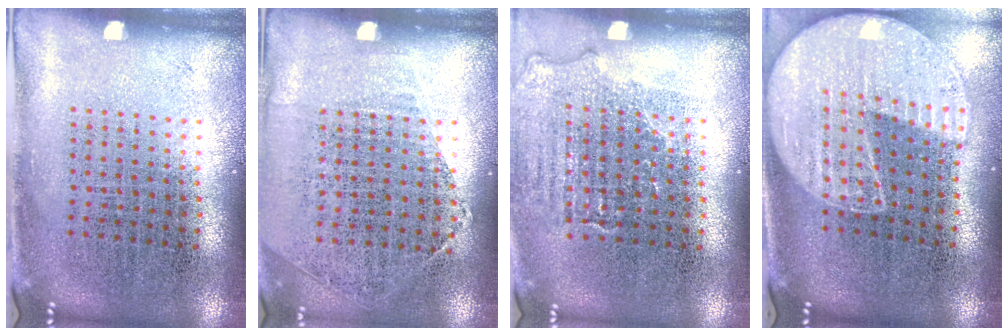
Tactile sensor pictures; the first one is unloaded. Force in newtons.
{"total": 1.2, "press": 1.0, "slide": 0.7}
{"total": 1.2, "press": 1.1, "slide": 0.5}
{"total": 1.7, "press": 1.6, "slide": 0.7}